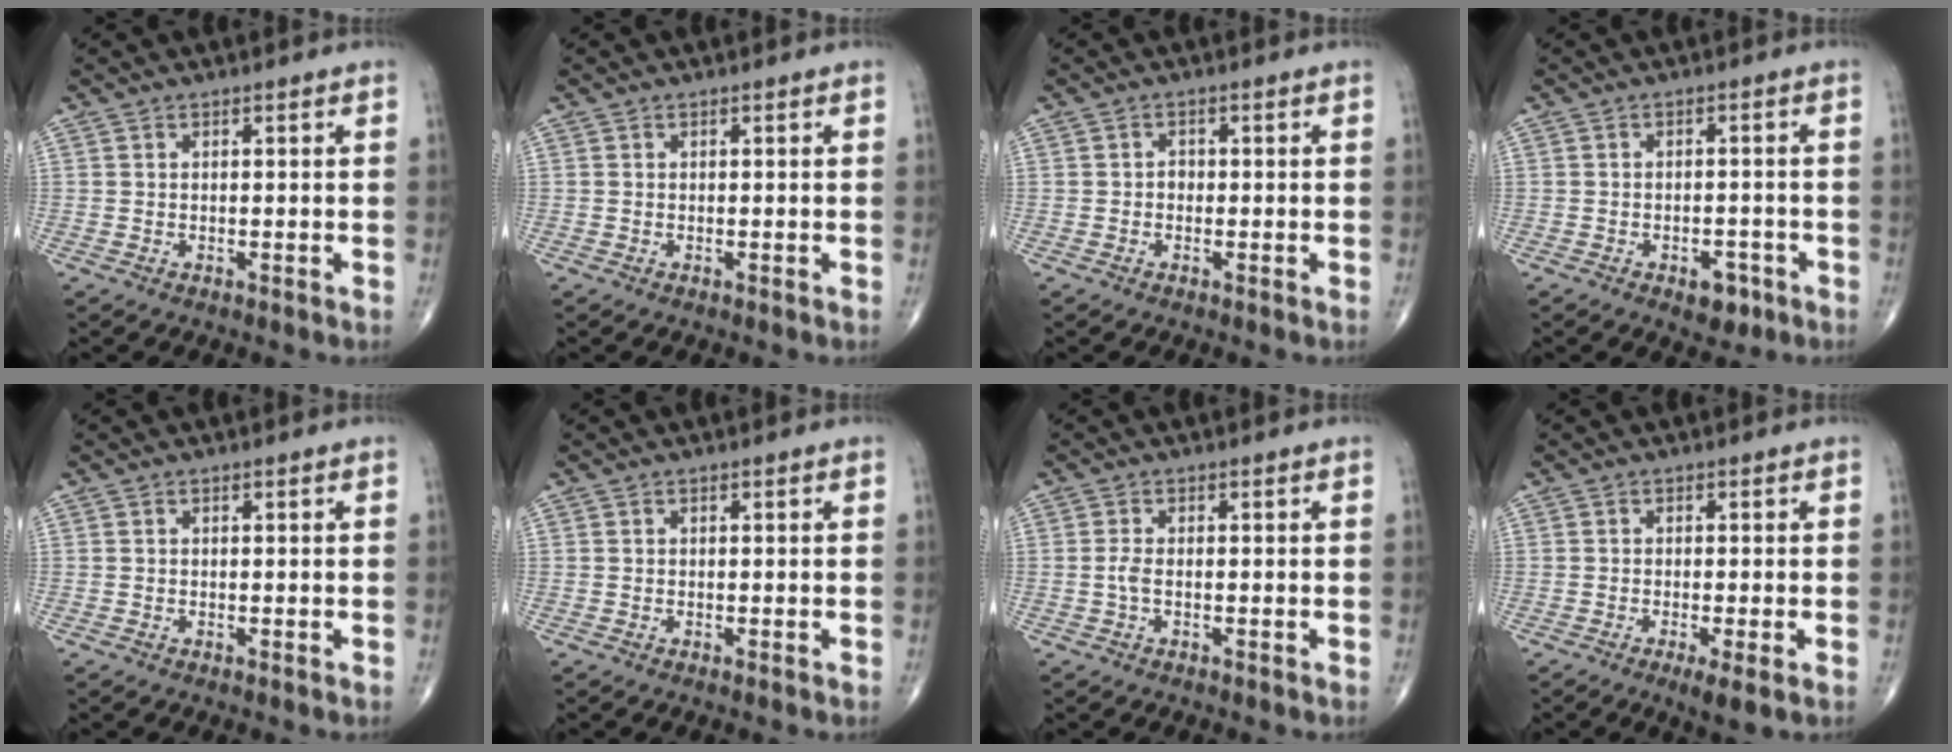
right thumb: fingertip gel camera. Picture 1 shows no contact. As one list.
[{"total": 0.0}, {"total": 1.2, "force": [-0.2, 0.9, 0.6], "torque": [-0.003, 0.004, -0.007]}, {"total": 4.3, "force": [-2.3, 2.5, 2.6], "torque": [-0.016, 0.013, -0.026]}, {"total": 0.0}, {"total": 0.0}, {"total": 1.5, "force": [-0.4, 0.5, 1.3], "torque": [-0.032, -0.001, -0.011]}, {"total": 3.6, "force": [-1.5, 0.5, 3.3], "torque": [-0.062, -0.011, -0.029]}]